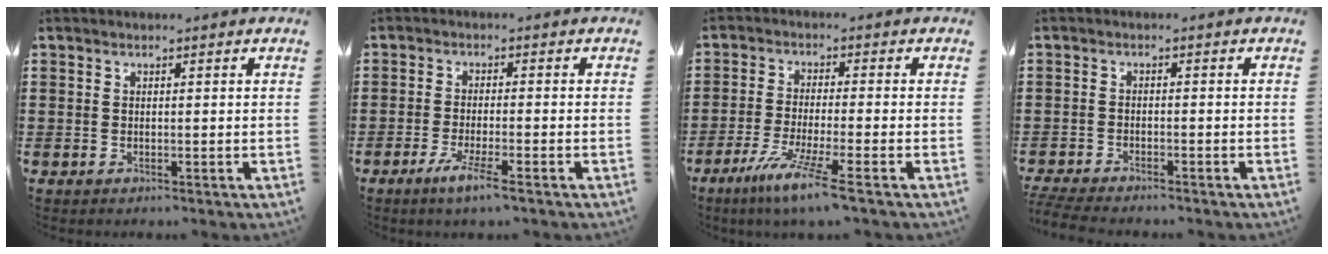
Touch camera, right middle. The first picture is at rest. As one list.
[{"total": 3.9, "force": [-2.4, -0.1, 3.1], "torque": [-0.064, -0.010, -0.046]}, {"total": 6.4, "force": [-4.4, -0.5, 4.6], "torque": [-0.094, -0.016, -0.082]}, {"total": 2.9, "force": [-2.8, 0.1, 0.7], "torque": [-0.026, -0.006, -0.063]}]